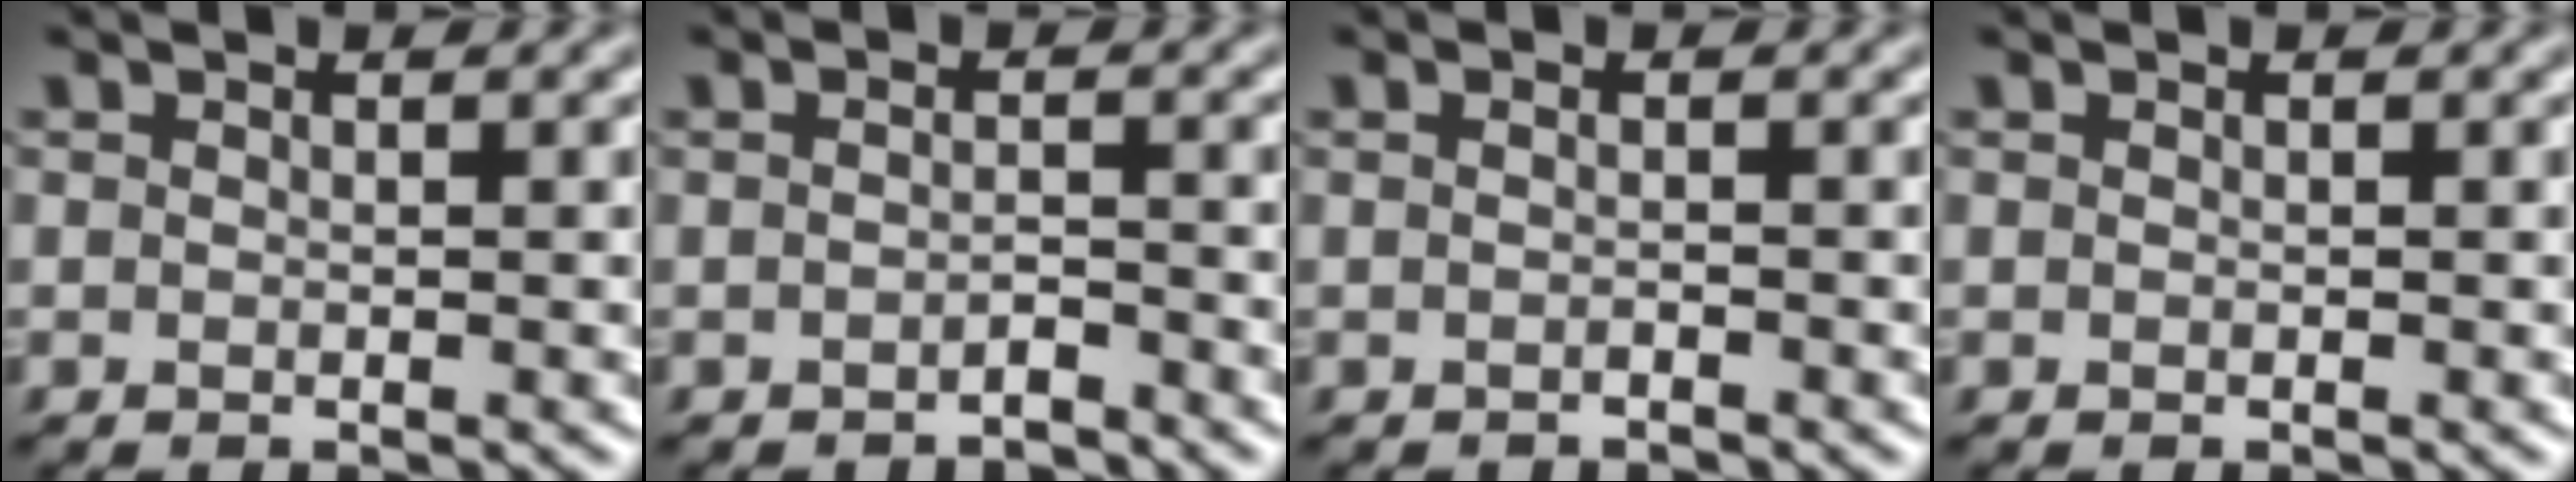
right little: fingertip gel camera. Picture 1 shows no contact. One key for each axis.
{"total": 1.4, "fx": -1.3, "fy": 0.2, "fz": 0.6, "tx": -0.010, "ty": -0.001, "tz": -0.025}
{"total": 0.7, "fx": -0.6, "fy": 0.1, "fz": 0.2, "tx": -0.006, "ty": -0.002, "tz": -0.012}
{"total": 0.0}